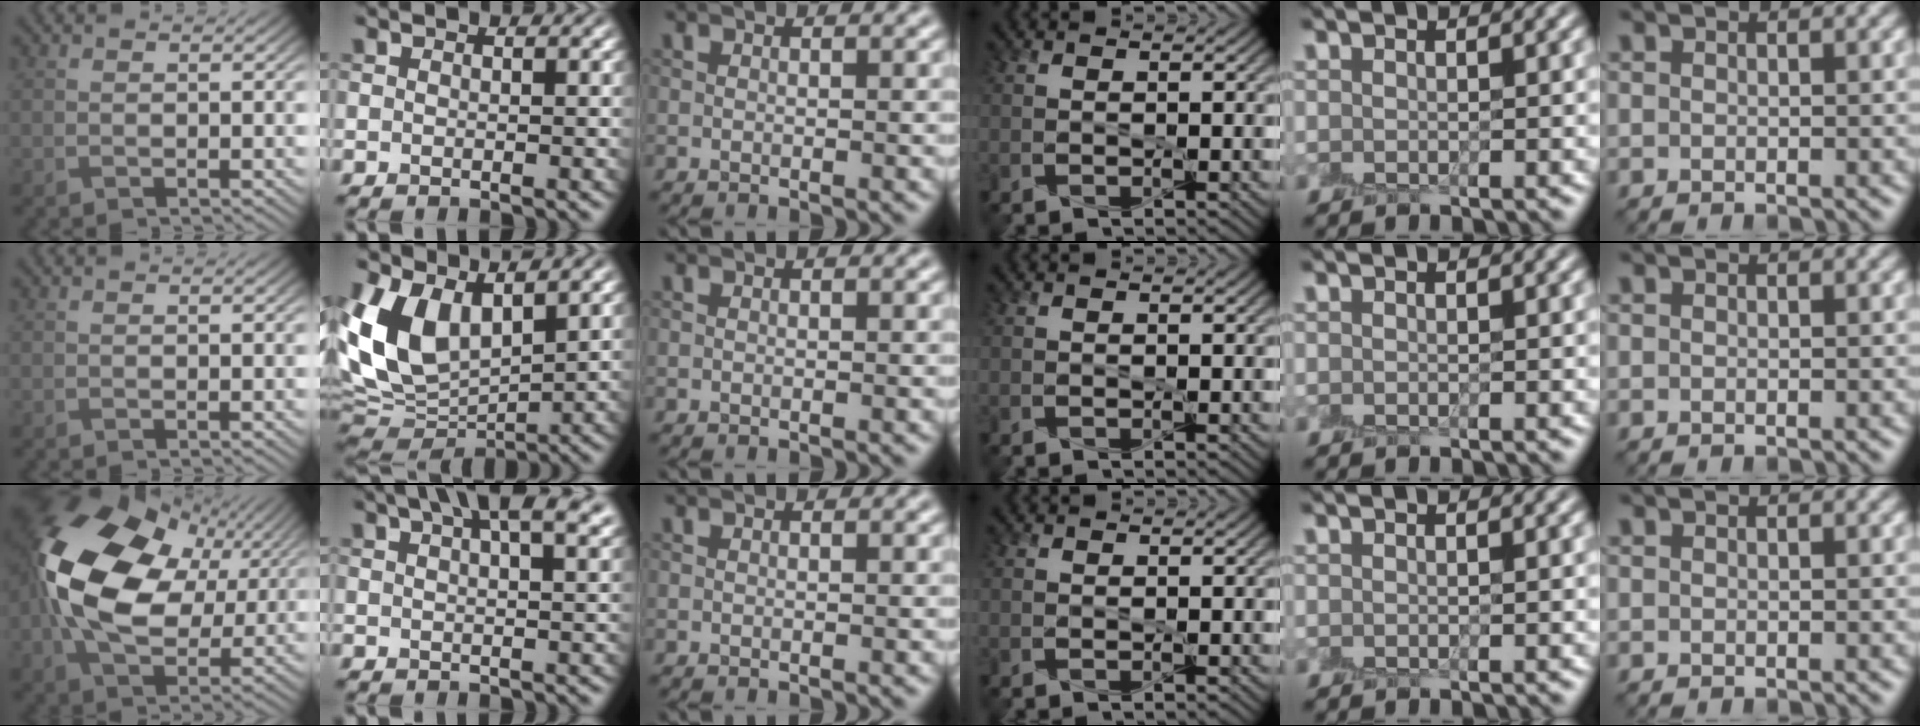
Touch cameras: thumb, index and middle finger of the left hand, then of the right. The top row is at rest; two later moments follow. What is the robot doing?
{"motion": "peel", "object": "small bumper sticker"}